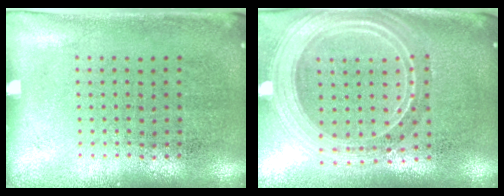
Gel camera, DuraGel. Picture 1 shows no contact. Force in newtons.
{"total": 2.7, "press": 2.3, "slide": 1.4}